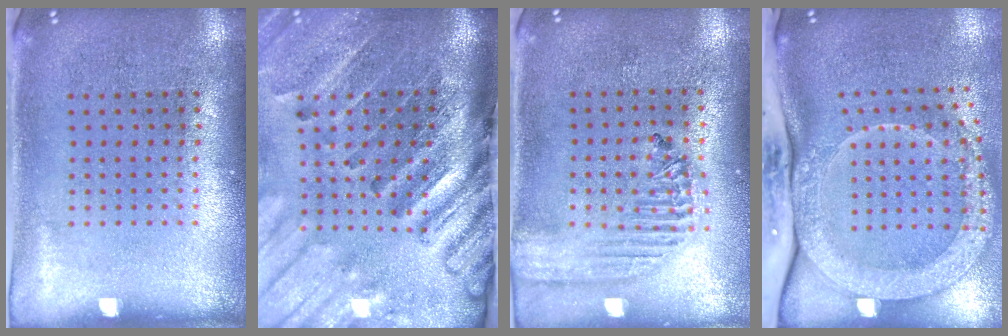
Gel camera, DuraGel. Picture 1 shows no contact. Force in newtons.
{"total": 4.4, "press": 3.2, "slide": 3.0}
{"total": 1.8, "press": 1.7, "slide": 0.6}
{"total": 3.2, "press": 2.3, "slide": 2.3}